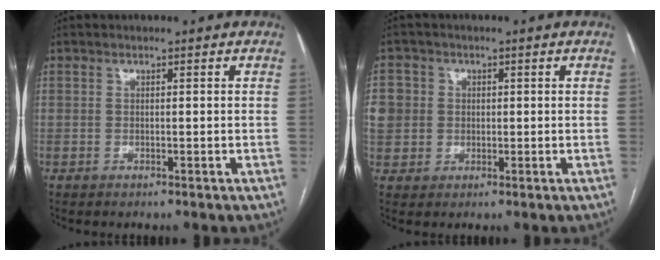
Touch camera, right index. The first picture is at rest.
{"total": 6.7, "force": [0.8, 6.4, 1.6], "torque": [-0.046, 0.020, 0.022]}